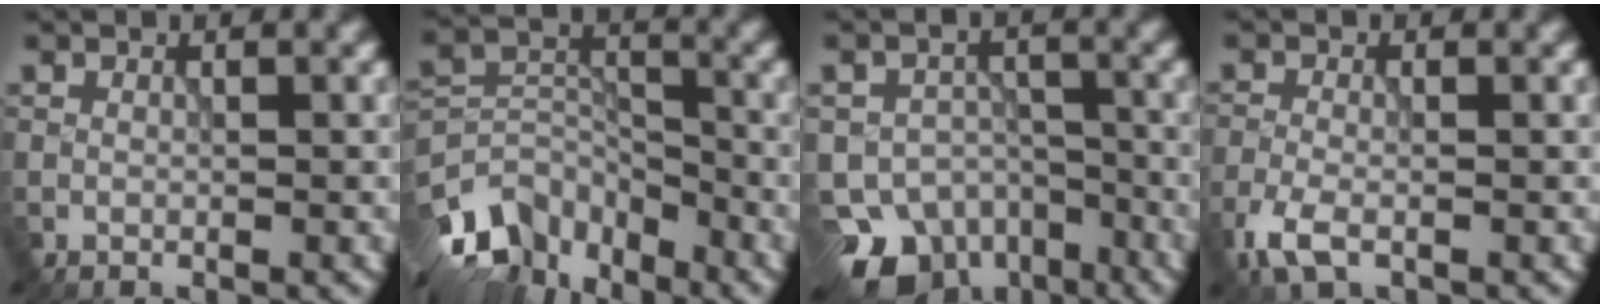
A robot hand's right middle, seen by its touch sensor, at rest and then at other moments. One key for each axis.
{"total": 9.8, "fx": -7.3, "fy": 5.2, "fz": 4.1, "tx": -0.074, "ty": -0.005, "tz": -0.135}
{"total": 8.9, "fx": -6.1, "fy": 5.8, "fz": 3.1, "tx": -0.035, "ty": -0.015, "tz": -0.088}
{"total": 3.3, "fx": -1.9, "fy": 1.4, "fz": 2.3, "tx": -0.055, "ty": -0.006, "tz": -0.043}